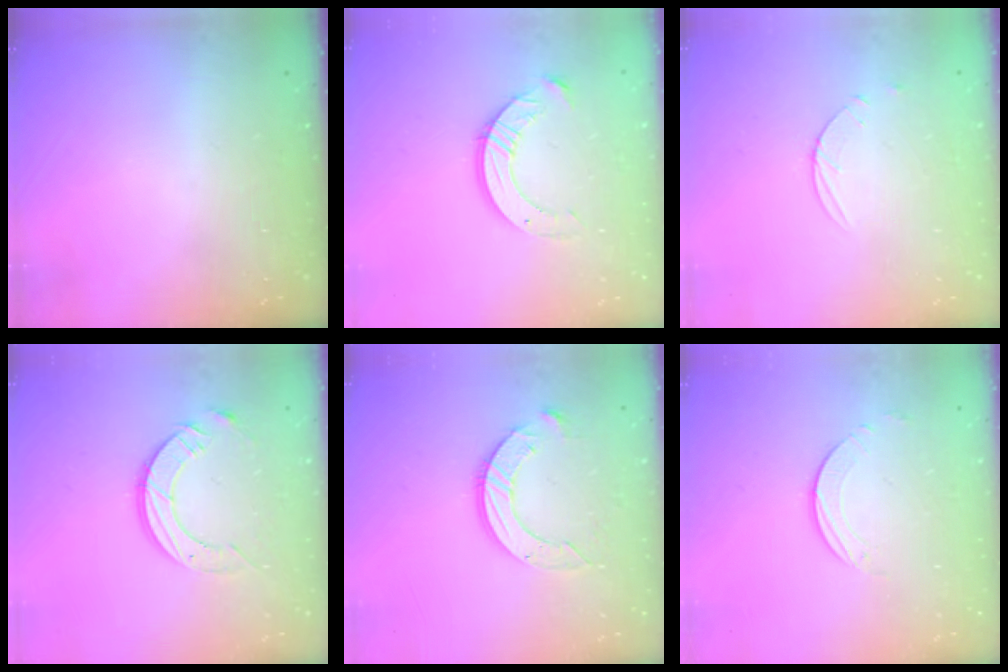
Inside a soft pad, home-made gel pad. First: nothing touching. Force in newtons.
{"total": 10.5, "press": 10.4, "slide": 0.9}
{"total": 3.6, "press": 3.6, "slide": 0.5}
{"total": 10.4, "press": 10.3, "slide": 0.9}
{"total": 10.0, "press": 10.0, "slide": 1.0}
{"total": 1.7, "press": 1.7, "slide": 0.2}